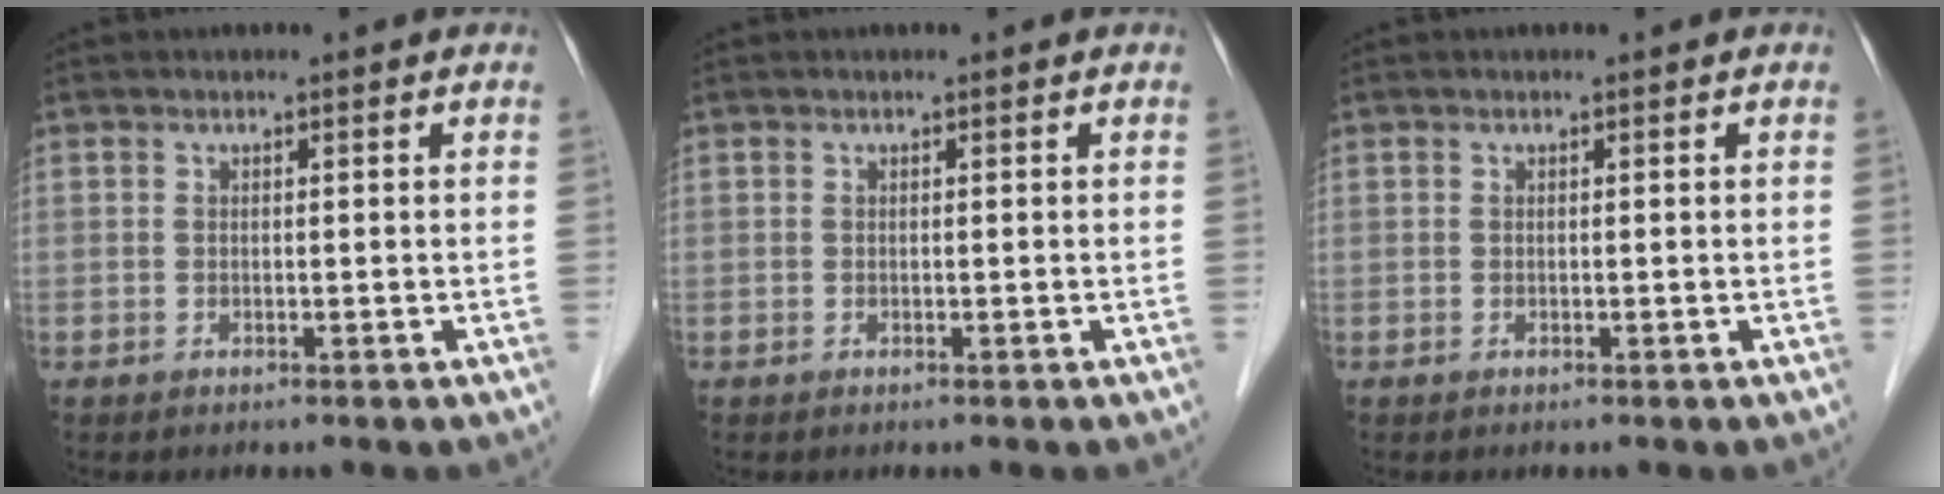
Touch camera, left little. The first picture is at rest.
{"total": 0.0}
{"total": 0.0}